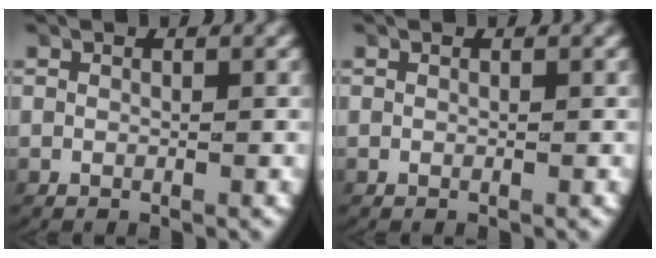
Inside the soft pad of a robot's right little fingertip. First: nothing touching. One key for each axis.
{"total": 0.0}